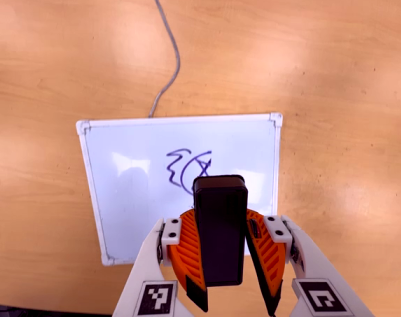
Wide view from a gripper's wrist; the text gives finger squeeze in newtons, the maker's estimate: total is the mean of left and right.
{"total": 10.4, "left": 10.9, "right": 9.9}